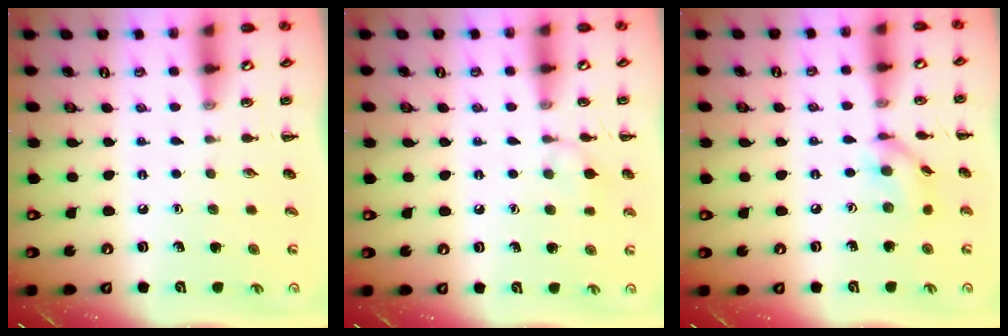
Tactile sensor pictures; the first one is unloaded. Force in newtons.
{"total": 7.3, "press": 7.0, "slide": 2.1}
{"total": 8.8, "press": 8.8, "slide": 0.9}